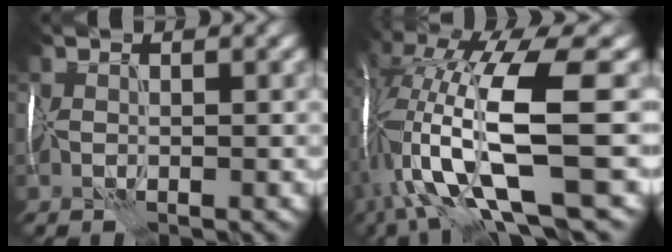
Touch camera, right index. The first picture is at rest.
{"total": 14.0, "force": [-0.7, 4.0, 13.4], "torque": [-0.264, 0.004, 0.005]}